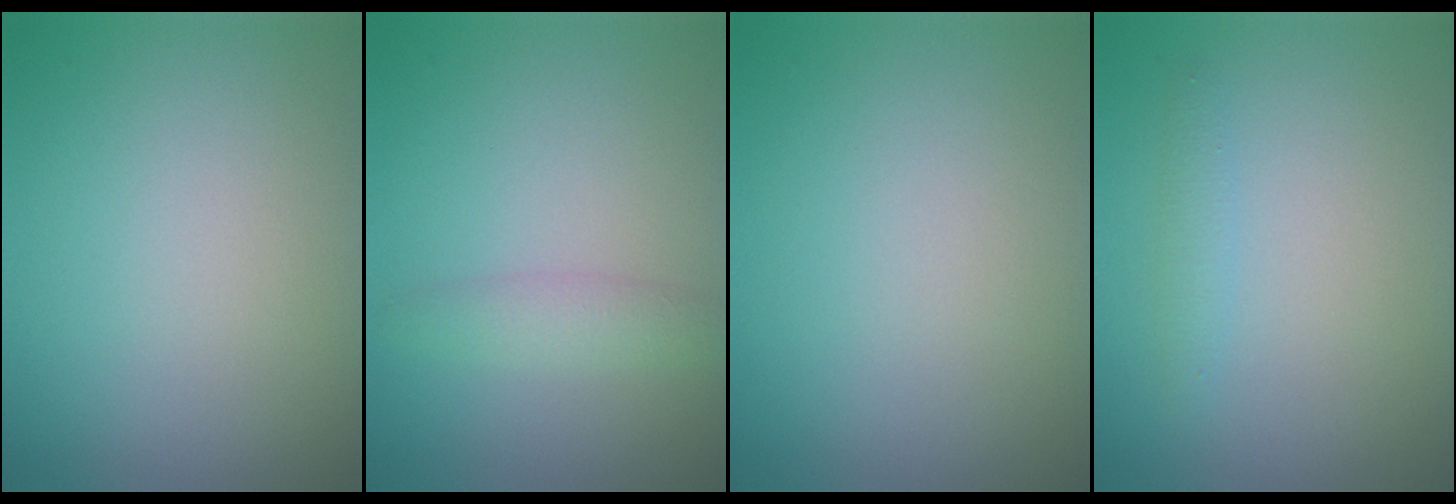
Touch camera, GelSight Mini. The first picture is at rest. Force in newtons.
{"total": 1.9, "press": 1.9, "slide": 0.1}
{"total": 0.0}
{"total": 1.1, "press": 1.1, "slide": 0.1}